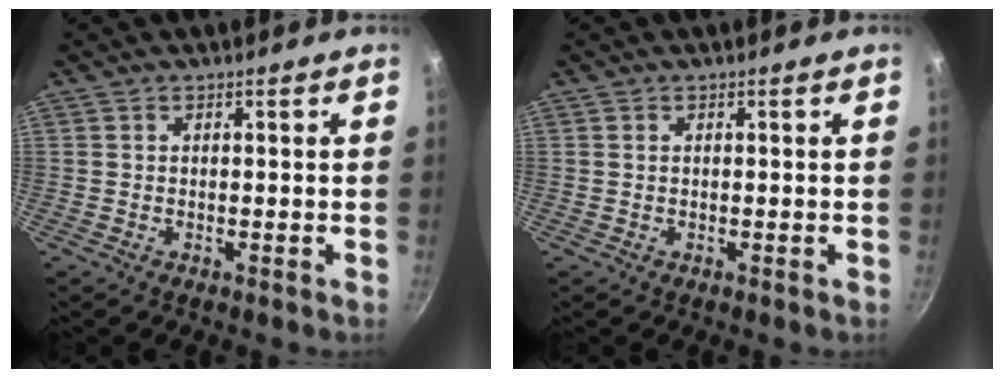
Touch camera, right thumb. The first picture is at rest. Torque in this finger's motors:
{"motor_torque": [-0.70, 0.42, -0.23, 0.14, 0.04]}